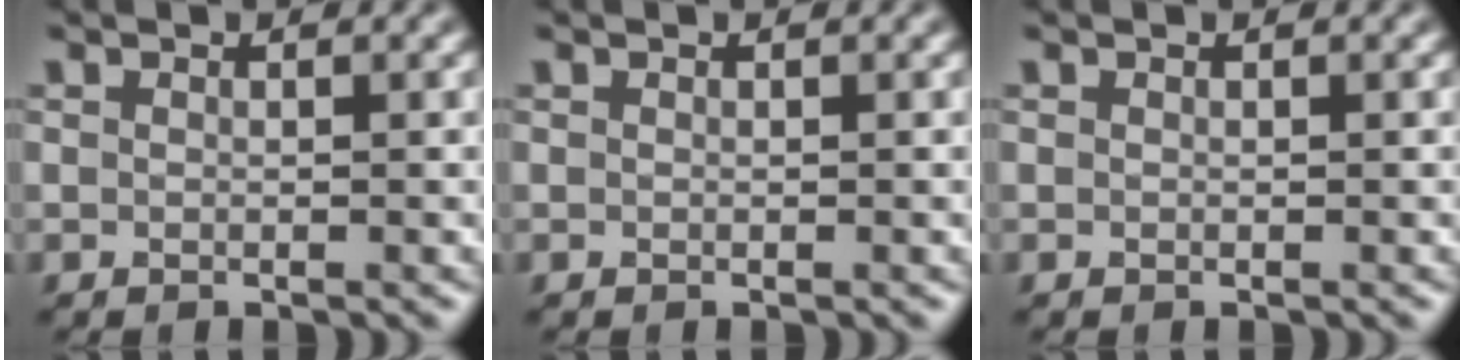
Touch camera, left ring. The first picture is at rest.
{"total": 0.0}
{"total": 0.0}